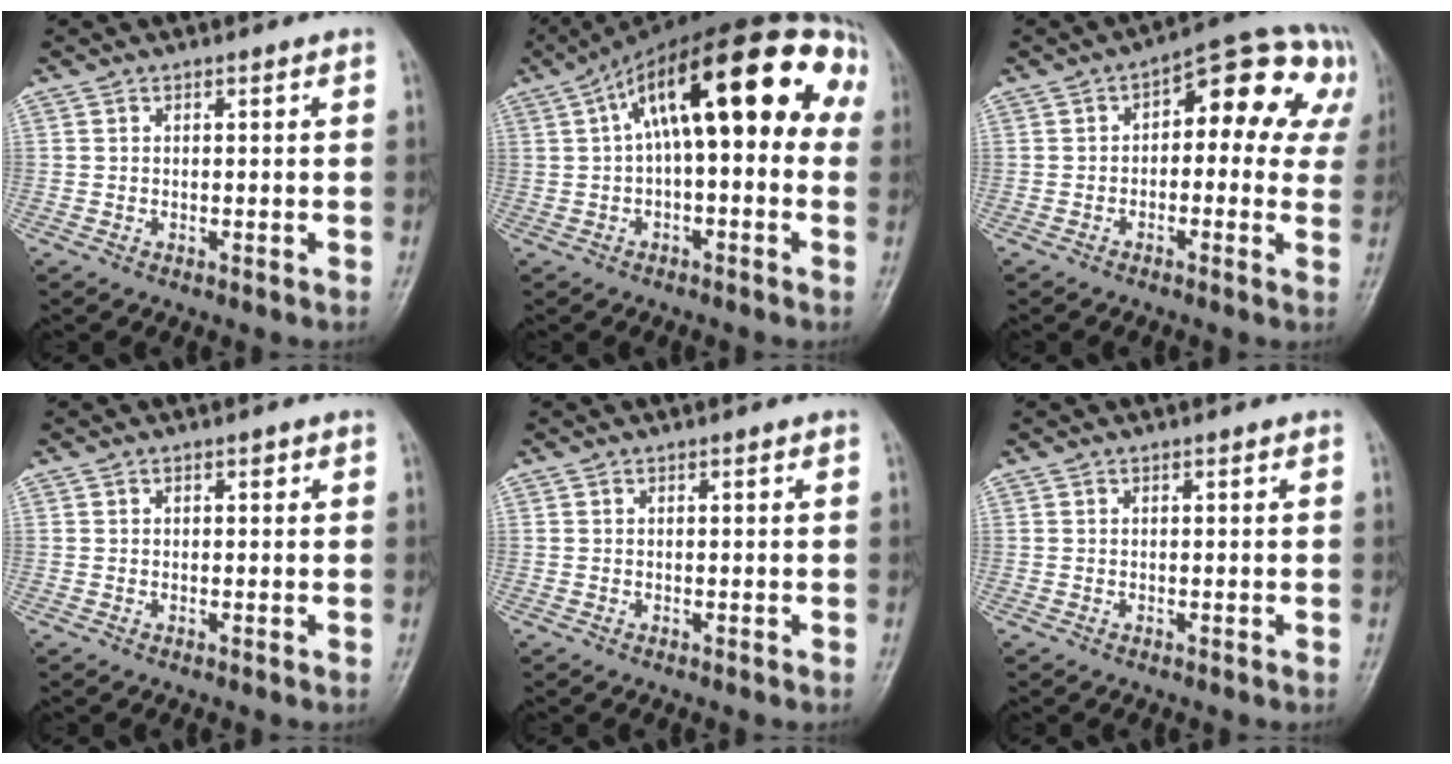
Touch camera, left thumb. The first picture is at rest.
{"total": 22.3, "force": [4.4, 8.8, 20.0], "torque": [-0.273, 0.059, 0.056]}
{"total": 14.1, "force": [3.4, 7.7, 11.3], "torque": [-0.081, 0.037, 0.029]}
{"total": 0.9, "force": [0.3, 0.7, 0.5], "torque": [0.005, 0.002, 0.002]}
{"total": 0.0}
{"total": 0.0}